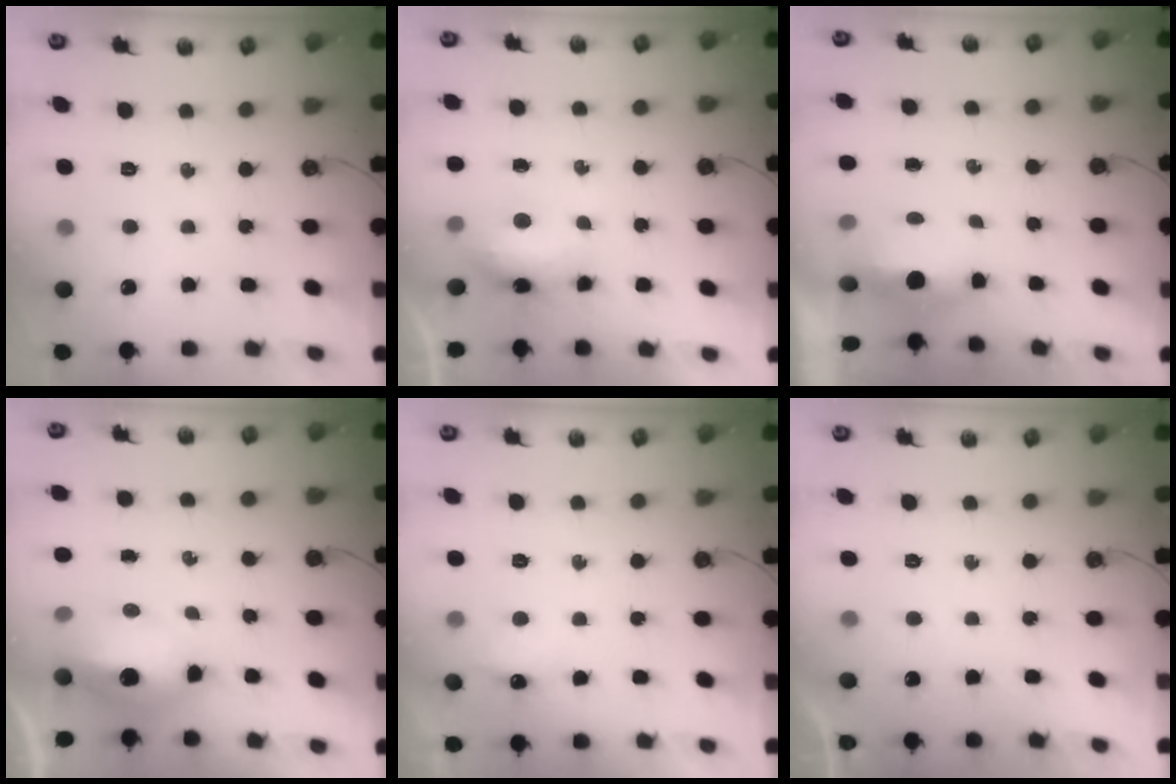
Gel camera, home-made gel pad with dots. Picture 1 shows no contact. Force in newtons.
{"total": 7.8, "press": 7.6, "slide": 1.8}
{"total": 4.9, "press": 4.8, "slide": 1.2}
{"total": 13.2, "press": 13.1, "slide": 1.5}
{"total": 6.0, "press": 5.8, "slide": 1.5}
{"total": 0.0}